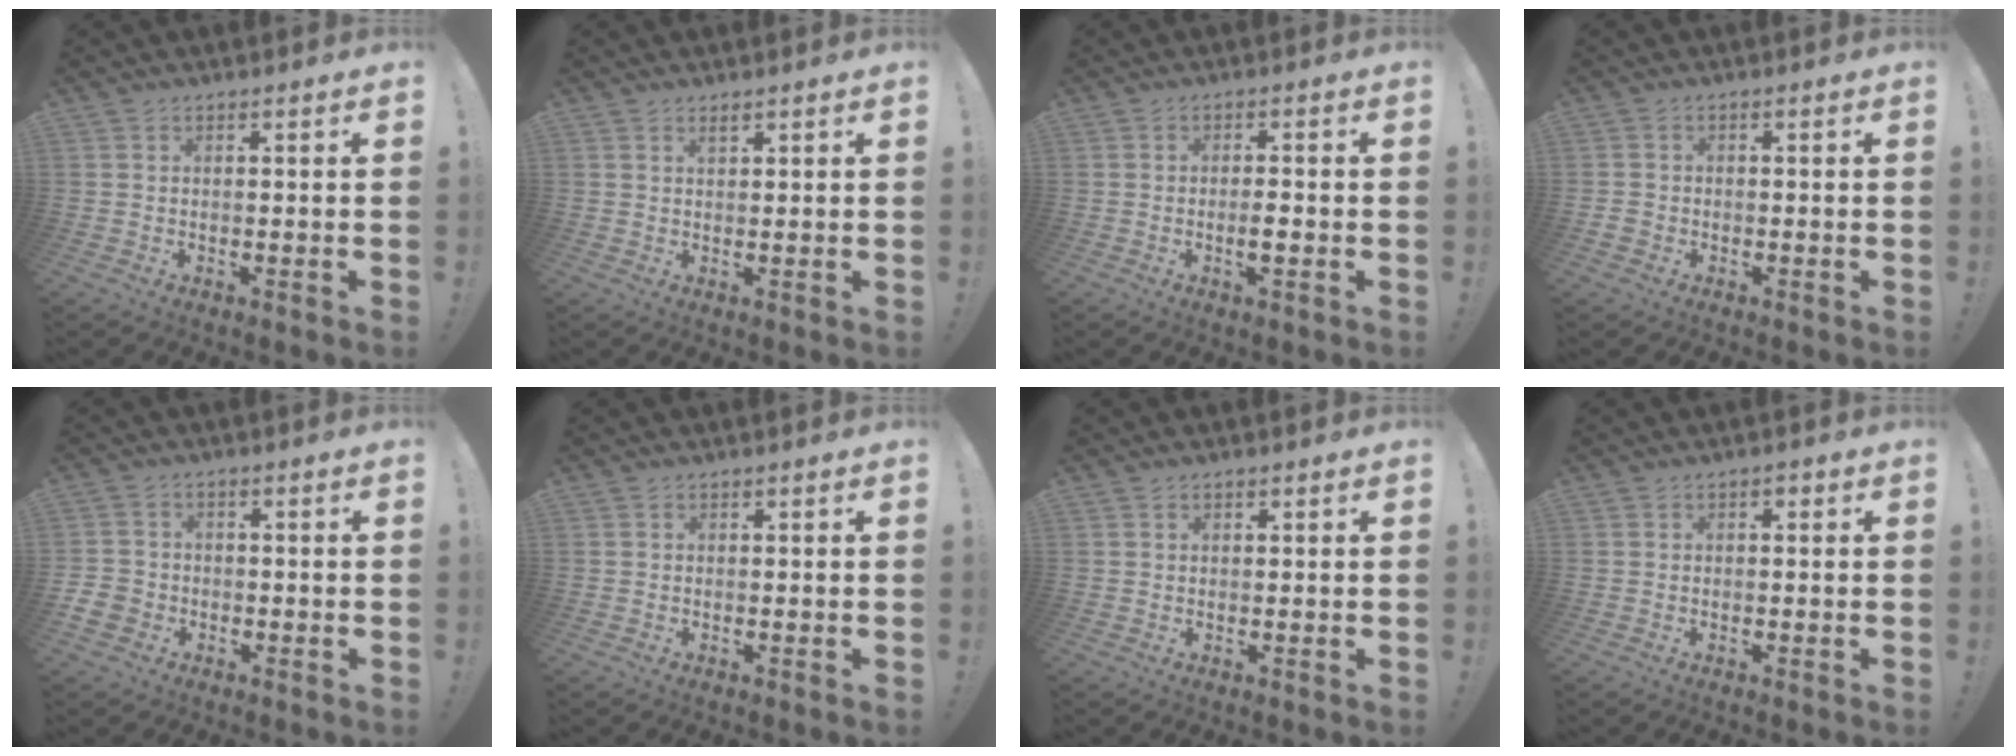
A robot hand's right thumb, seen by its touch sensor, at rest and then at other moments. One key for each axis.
{"total": 1.5, "fx": 1.4, "fy": 0.6, "fz": 0.4, "tx": -0.003, "ty": -0.004, "tz": 0.023}
{"total": 3.4, "fx": -1.0, "fy": 0.7, "fz": 3.1, "tx": -0.043, "ty": -0.001, "tz": -0.020}
{"total": 1.9, "fx": -1.0, "fy": 1.5, "fz": 0.5, "tx": -0.015, "ty": 0.009, "tz": -0.017}
{"total": 4.8, "fx": -2.3, "fy": 4.0, "fz": 1.6, "tx": -0.045, "ty": 0.009, "tz": -0.045}
{"total": 0.0}
{"total": 0.7, "fx": 0.5, "fy": 0.4, "fz": 0.3, "tx": 0.000, "ty": -0.002, "tz": 0.009}
{"total": 1.0, "fx": -0.2, "fy": 0.9, "fz": 0.5, "tx": -0.005, "ty": 0.004, "tz": -0.006}